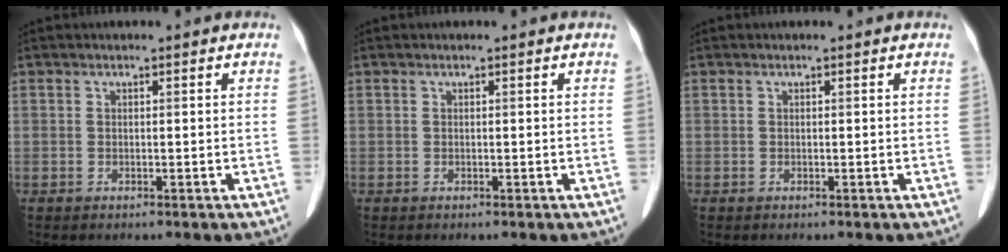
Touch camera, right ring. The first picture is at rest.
{"total": 0.0}
{"total": 0.0}